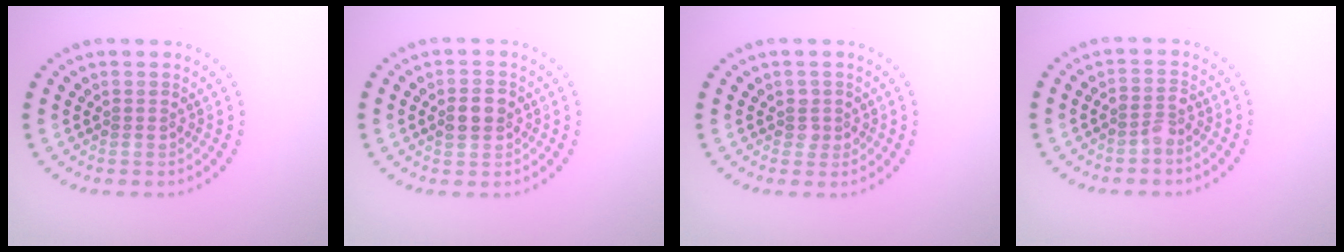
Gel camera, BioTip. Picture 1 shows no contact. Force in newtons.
{"total": 2.8, "press": 2.8, "slide": 0.0}
{"total": 1.4, "press": 1.3, "slide": 0.6}
{"total": 1.6, "press": 1.4, "slide": 0.8}